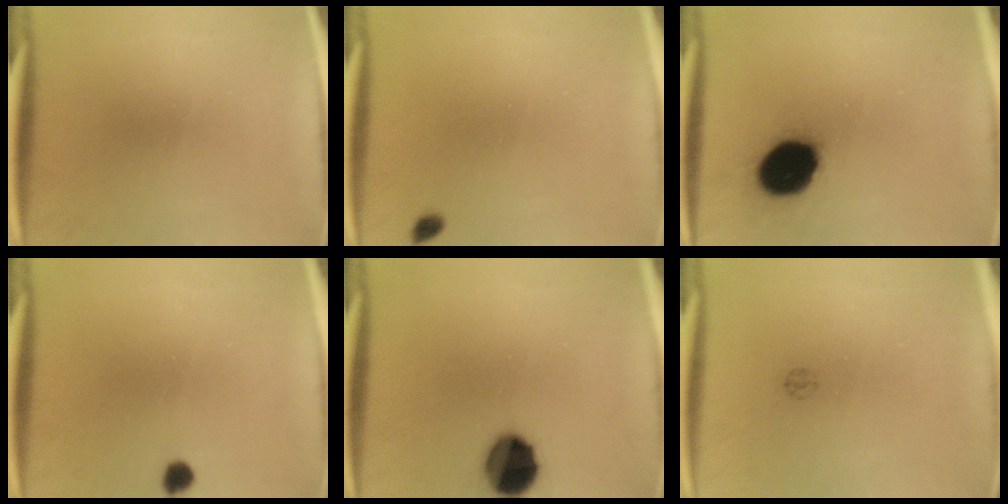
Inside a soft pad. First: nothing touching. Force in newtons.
{"total": 1.1}
{"total": 16.4}
{"total": 2.0}
{"total": 12.3}
{"total": 1.0}